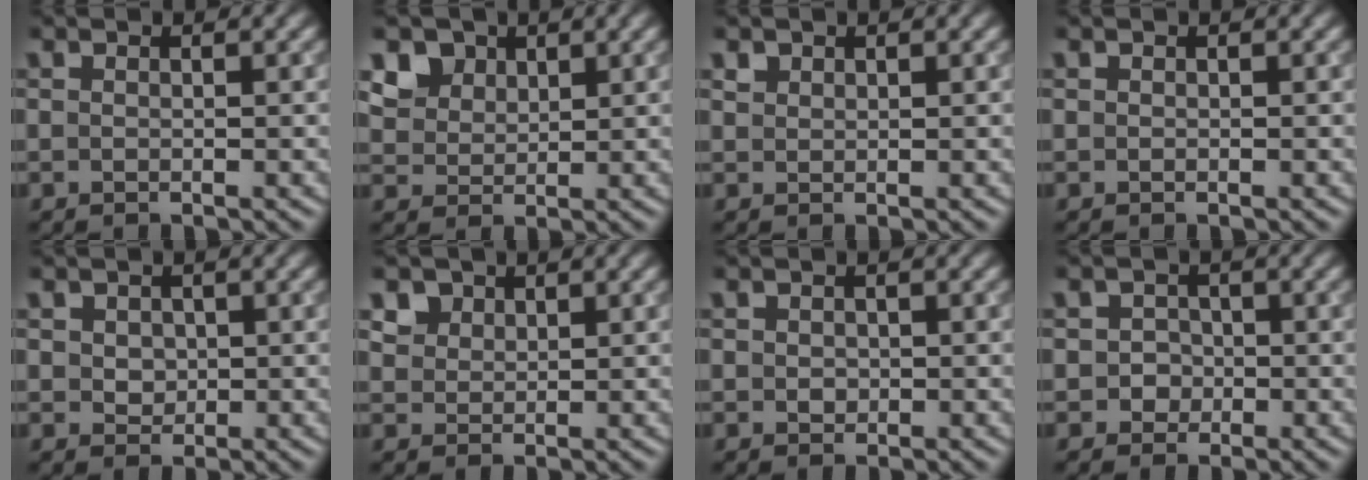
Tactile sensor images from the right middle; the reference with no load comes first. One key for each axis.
{"total": 5.2, "fx": 3.1, "fy": 3.7, "fz": 2.0, "tx": -0.066, "ty": -0.004, "tz": 0.066}
{"total": 0.9, "fx": 0.6, "fy": 0.5, "fz": 0.1, "tx": -0.003, "ty": 0.000, "tz": 0.014}
{"total": 0.0}
{"total": 1.6, "fx": 0.3, "fy": 1.4, "fz": 0.8, "tx": -0.013, "ty": 0.000, "tz": 0.008}
{"total": 2.9, "fx": 1.8, "fy": 2.1, "fz": 1.0, "tx": -0.032, "ty": -0.002, "tz": 0.041}
{"total": 0.8, "fx": 0.1, "fy": 0.8, "fz": 0.4, "tx": -0.007, "ty": -0.003, "tz": 0.001}
{"total": 1.6, "fx": -0.3, "fy": 1.6, "fz": 0.3, "tx": 0.018, "ty": 0.000, "tz": -0.008}